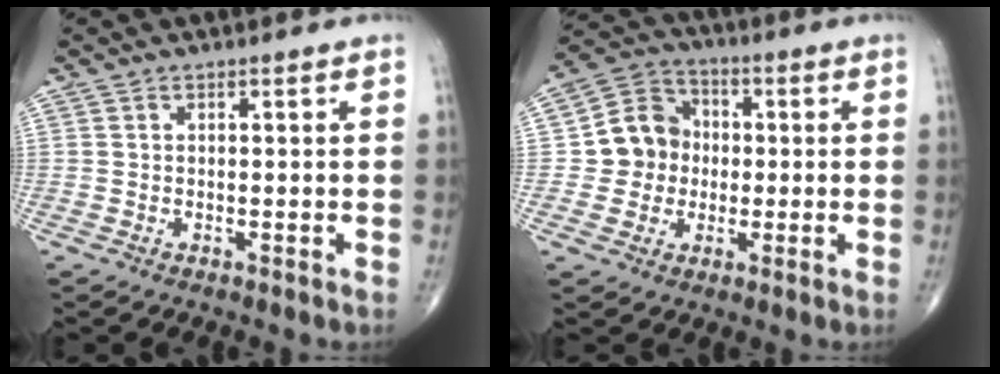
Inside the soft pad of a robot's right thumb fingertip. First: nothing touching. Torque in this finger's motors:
{"motor_torque": [0.01, 0.01, 0.06, -0.07, 0.04]}